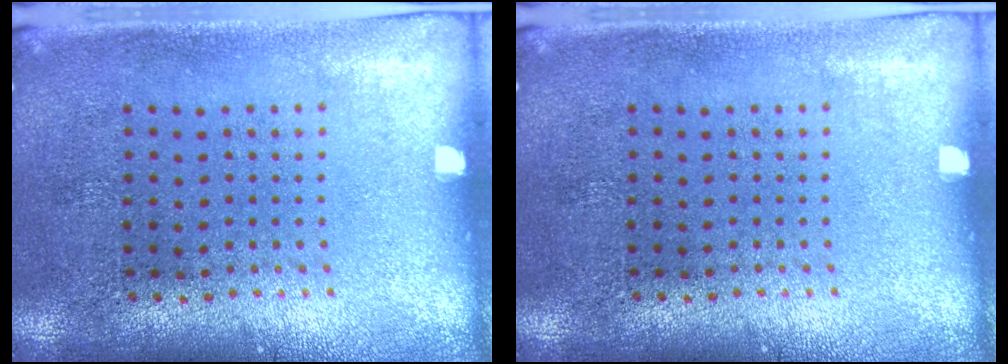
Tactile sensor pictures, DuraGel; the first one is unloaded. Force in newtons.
{"total": 0.0}